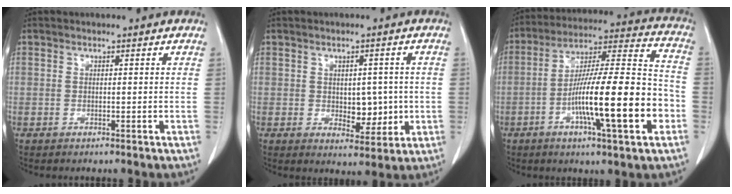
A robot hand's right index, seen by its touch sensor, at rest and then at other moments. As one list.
[{"total": 5.2, "force": [-0.2, 3.1, 4.2], "torque": [-0.048, -0.001, 0.006]}, {"total": 19.6, "force": [-5.9, 1.9, 18.6], "torque": [-0.301, 0.004, -0.095]}]